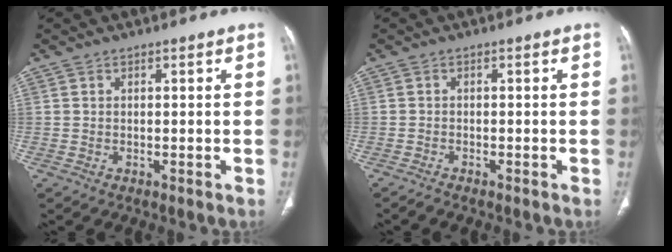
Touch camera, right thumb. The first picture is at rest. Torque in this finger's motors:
{"motor_torque": [0.37, 0.71, 0.22, 0.40, -0.06]}